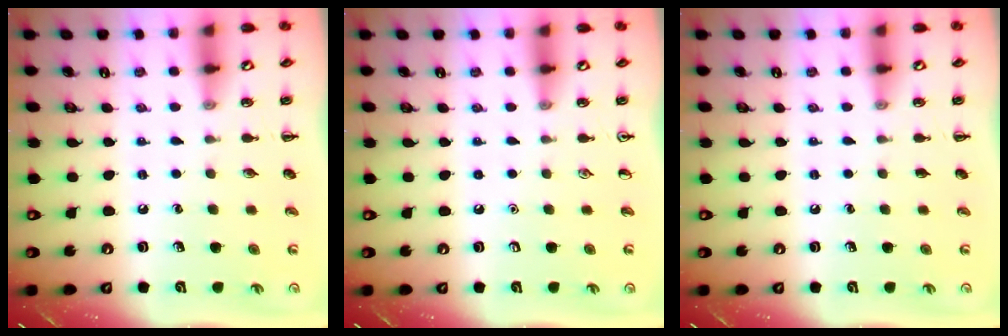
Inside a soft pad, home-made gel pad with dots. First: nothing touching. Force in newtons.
{"total": 0.0}
{"total": 0.0}